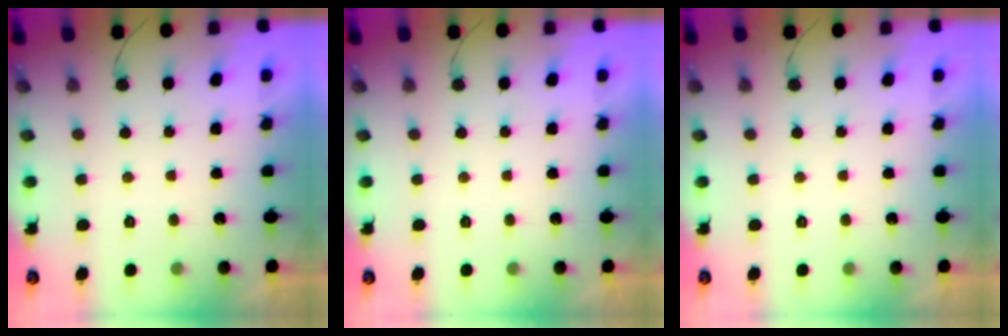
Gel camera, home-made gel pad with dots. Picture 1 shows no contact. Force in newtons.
{"total": 0.0}
{"total": 0.0}